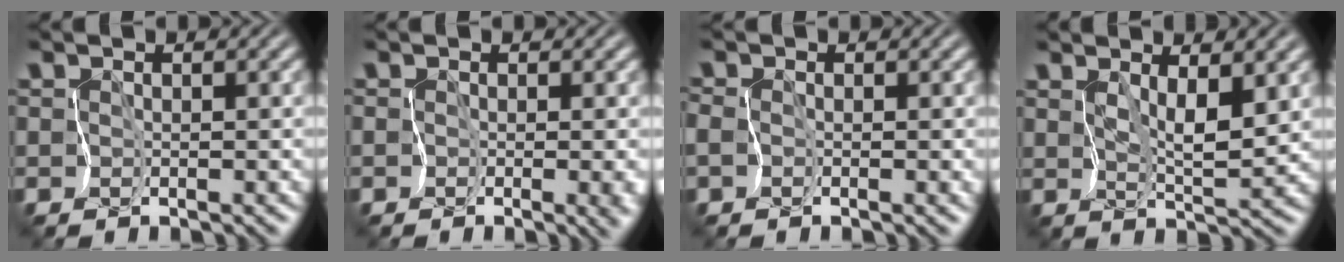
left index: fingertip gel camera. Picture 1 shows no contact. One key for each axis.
{"total": 2.7, "fx": -0.7, "fy": 1.2, "fz": 2.3, "tx": -0.021, "ty": -0.012, "tz": -0.008}
{"total": 1.4, "fx": -0.3, "fy": 0.8, "fz": 1.1, "tx": -0.012, "ty": -0.005, "tz": -0.010}
{"total": 2.9, "fx": 1.4, "fy": 0.5, "fz": 2.4, "tx": -0.051, "ty": -0.009, "tz": 0.031}